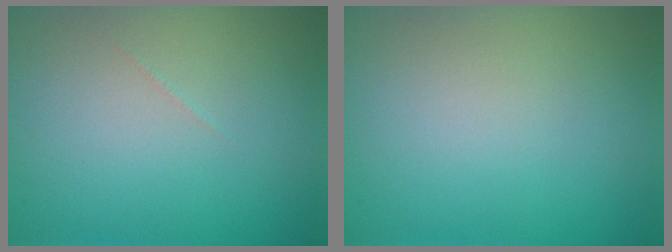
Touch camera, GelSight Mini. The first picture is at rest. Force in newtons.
{"total": 0.0}